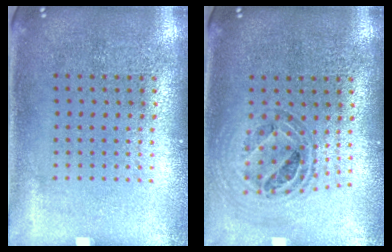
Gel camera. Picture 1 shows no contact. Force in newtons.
{"total": 0.9, "press": 0.9, "slide": 0.1}